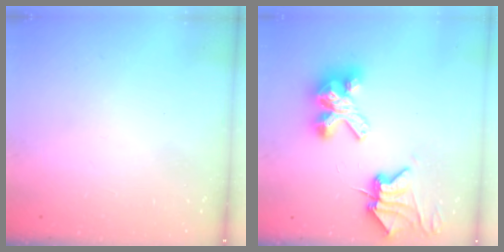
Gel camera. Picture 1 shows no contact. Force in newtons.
{"total": 9.4, "press": 9.4, "slide": 1.2}